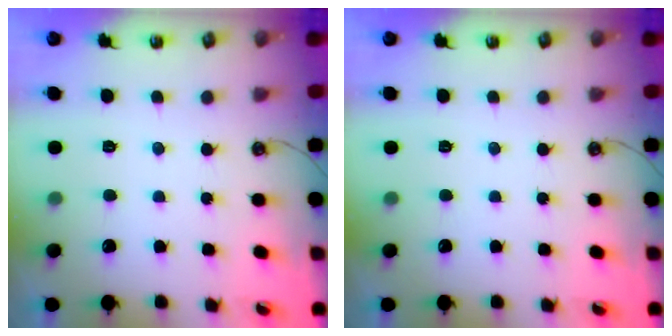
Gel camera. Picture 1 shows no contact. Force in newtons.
{"total": 0.0}